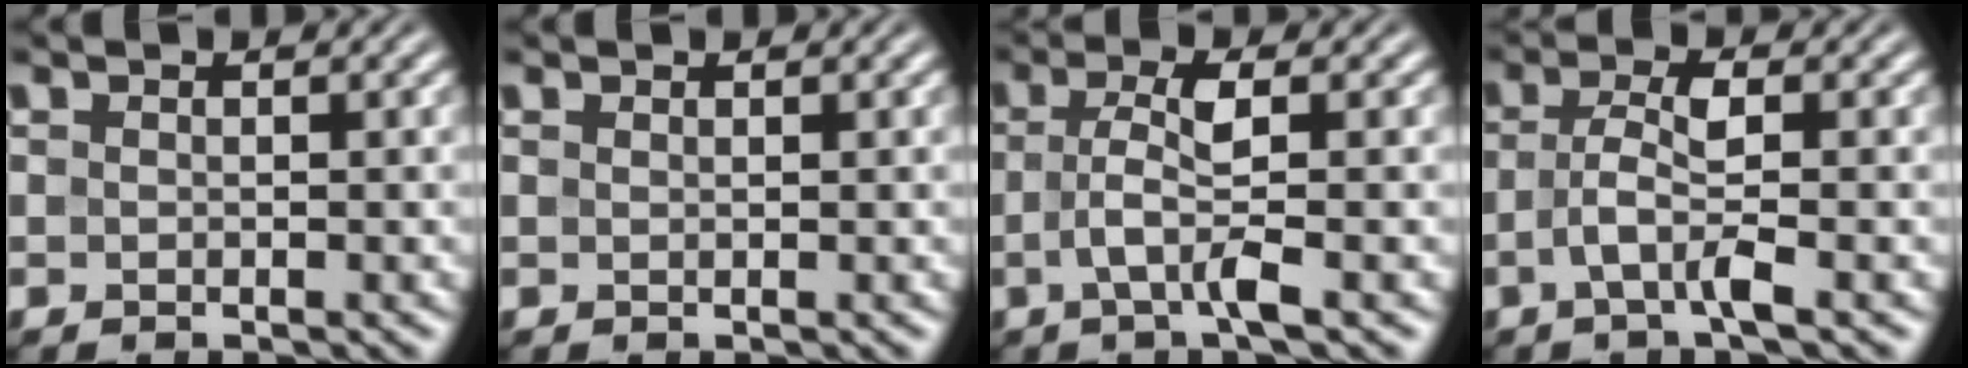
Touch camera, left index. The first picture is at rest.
{"total": 0.0}
{"total": 3.3, "force": [-0.4, 0.5, 3.3], "torque": [-0.066, 0.003, -0.009]}
{"total": 3.1, "force": [-0.7, 0.5, 2.9], "torque": [-0.061, 0.007, -0.018]}